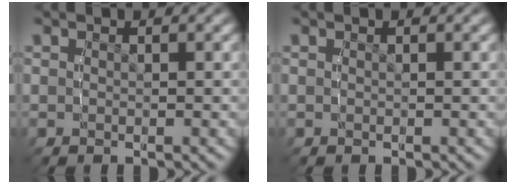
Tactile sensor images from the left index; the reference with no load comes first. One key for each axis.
{"total": 0.0}